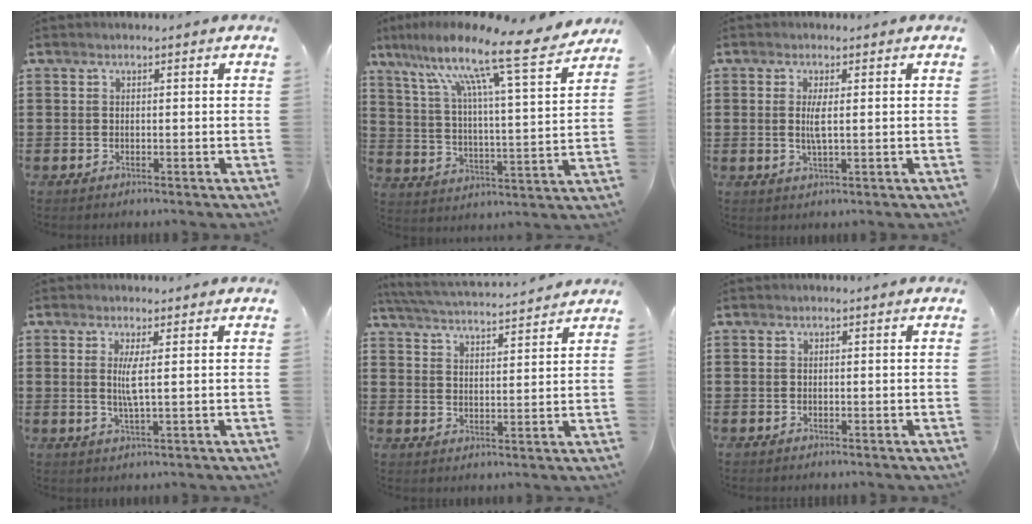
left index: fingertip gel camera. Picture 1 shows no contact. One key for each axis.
{"total": 13.6, "fx": 10.5, "fy": 0.4, "fz": 8.7, "tx": -0.178, "ty": -0.072, "tz": 0.161}
{"total": 2.8, "fx": 0.3, "fy": 0.3, "fz": 2.8, "tx": -0.055, "ty": -0.003, "tz": 0.003}
{"total": 3.7, "fx": 0.6, "fy": 0.0, "fz": 3.6, "tx": -0.071, "ty": -0.006, "tz": 0.008}
{"total": 4.7, "fx": 4.6, "fy": -0.3, "fz": 0.9, "tx": -0.038, "ty": -0.032, "tz": 0.076}
{"total": 0.0}